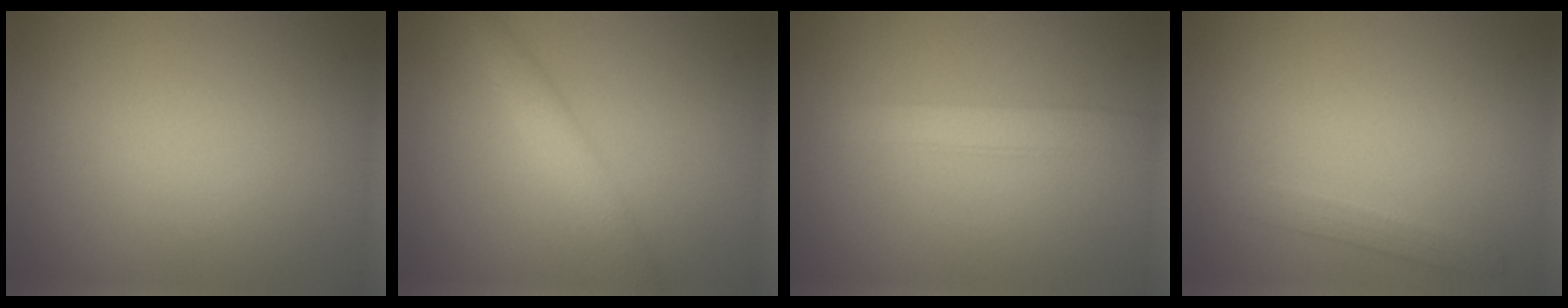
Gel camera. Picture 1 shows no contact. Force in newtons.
{"total": 2.3, "press": 2.3, "slide": 0.1}
{"total": 2.0, "press": 2.0, "slide": 0.1}
{"total": 1.4, "press": 1.4, "slide": 0.0}